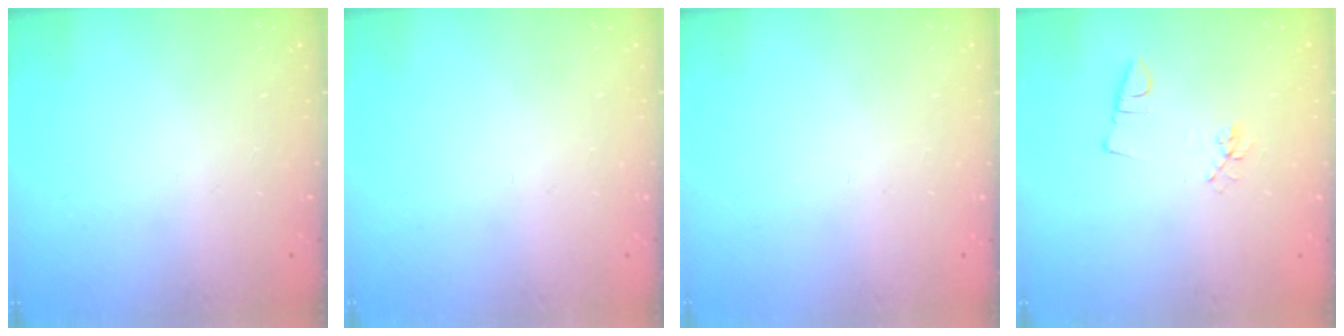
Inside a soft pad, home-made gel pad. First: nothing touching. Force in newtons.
{"total": 0.0}
{"total": 0.0}
{"total": 2.9, "press": 2.5, "slide": 1.4}